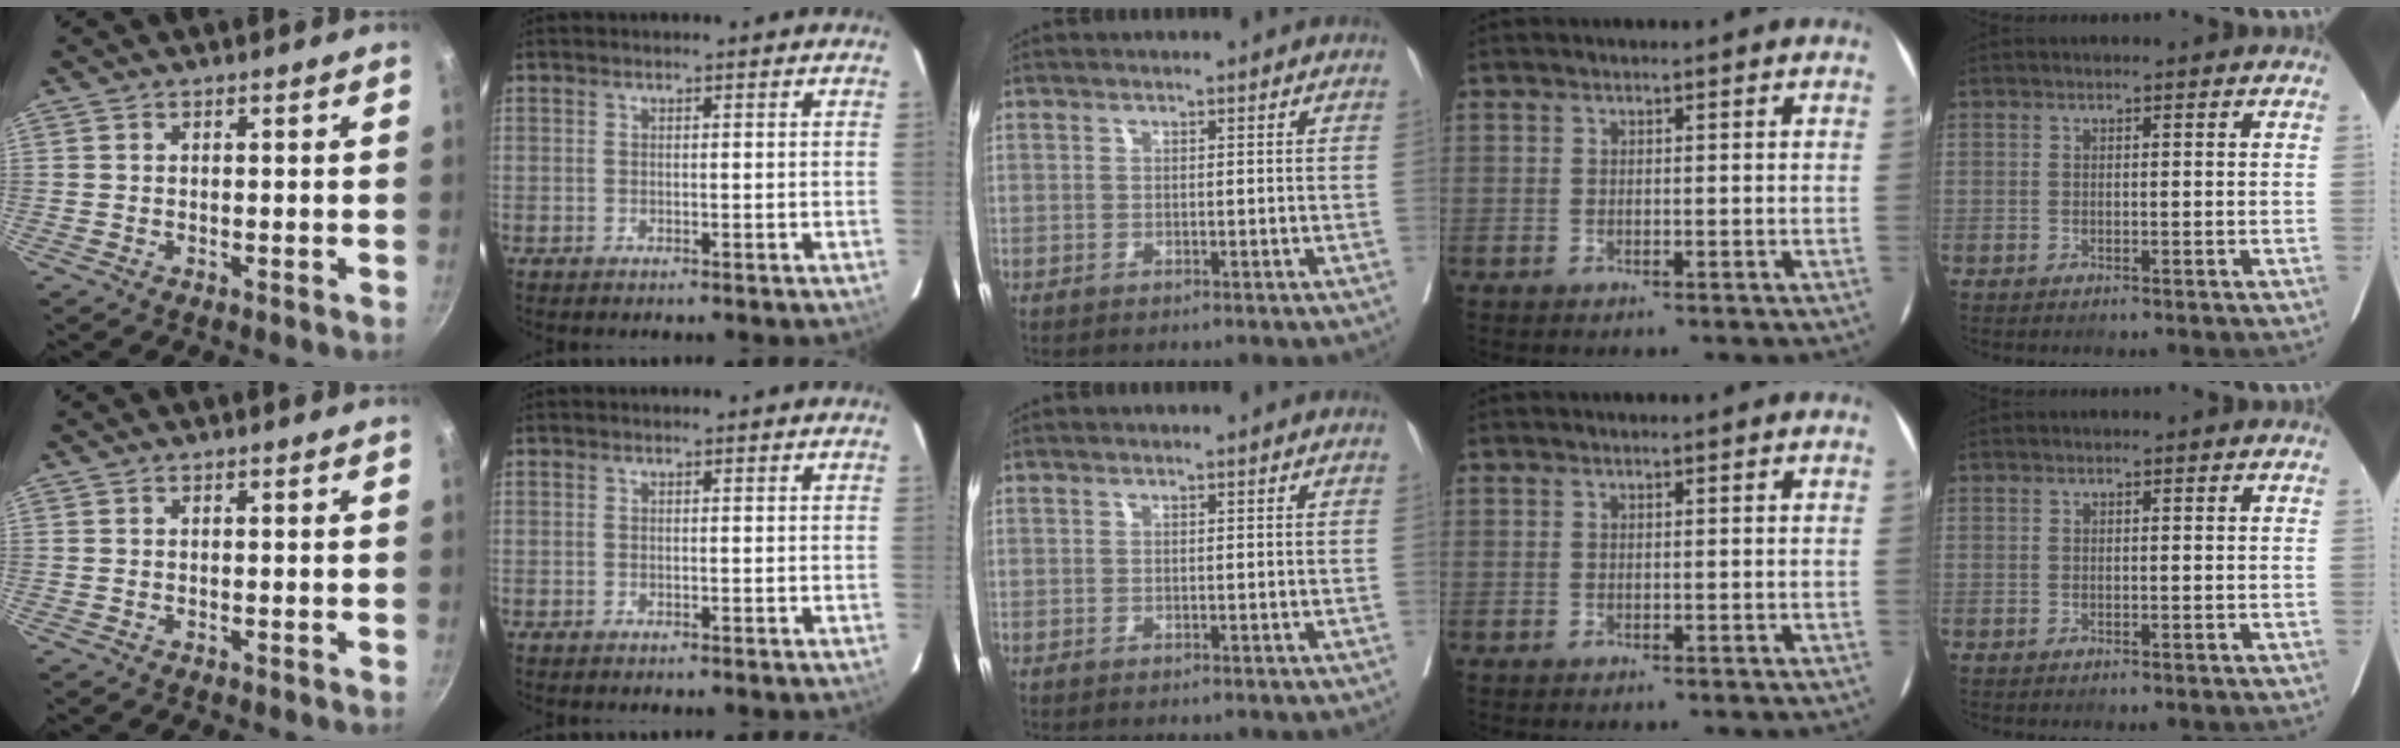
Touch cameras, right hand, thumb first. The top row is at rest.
{}